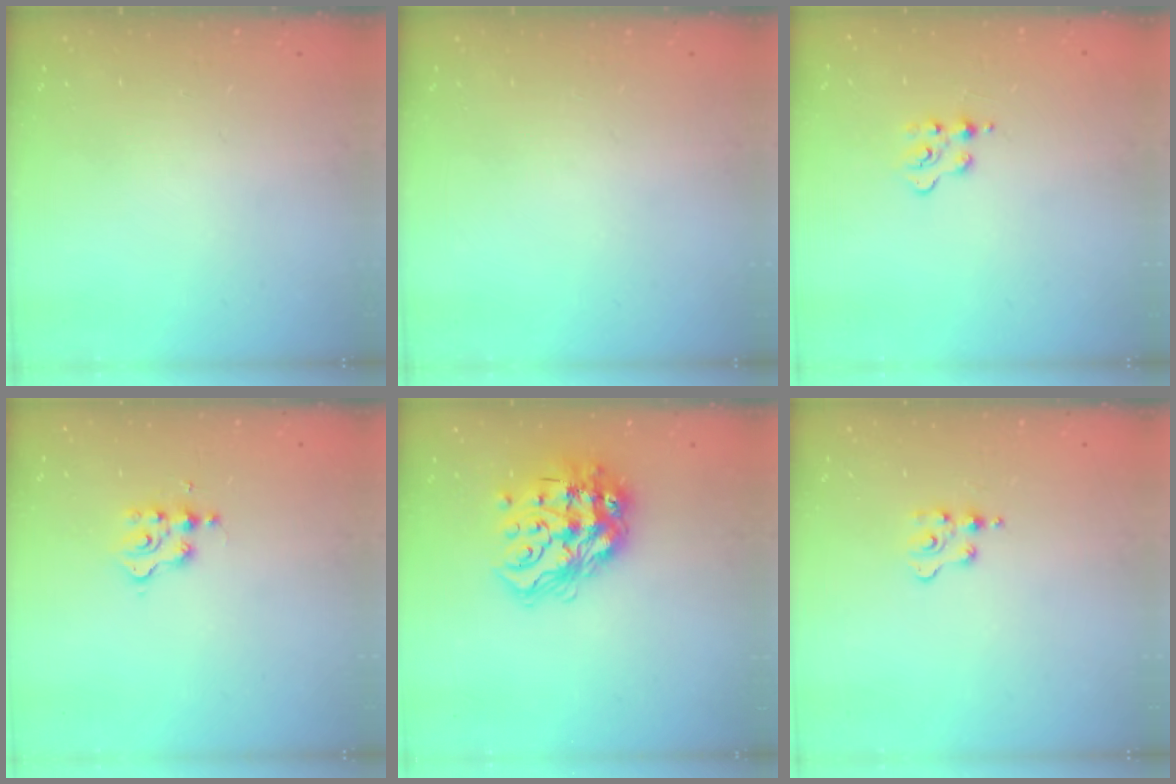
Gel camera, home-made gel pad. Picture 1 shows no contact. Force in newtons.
{"total": 0.0}
{"total": 2.4, "press": 2.4, "slide": 0.3}
{"total": 3.0, "press": 3.0, "slide": 0.3}
{"total": 18.0, "press": 18.0, "slide": 1.8}
{"total": 2.5, "press": 2.4, "slide": 0.4}